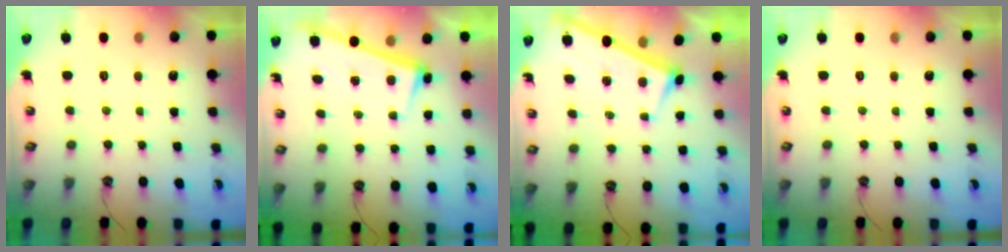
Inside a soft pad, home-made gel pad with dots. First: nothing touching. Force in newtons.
{"total": 2.8, "press": 2.7, "slide": 0.8}
{"total": 2.6, "press": 2.6, "slide": 0.4}
{"total": 0.0}